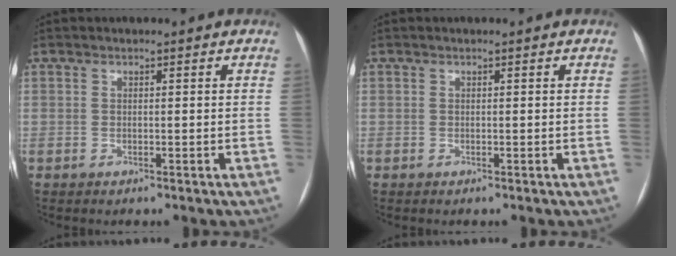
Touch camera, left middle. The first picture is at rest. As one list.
[{"total": 0.0}]